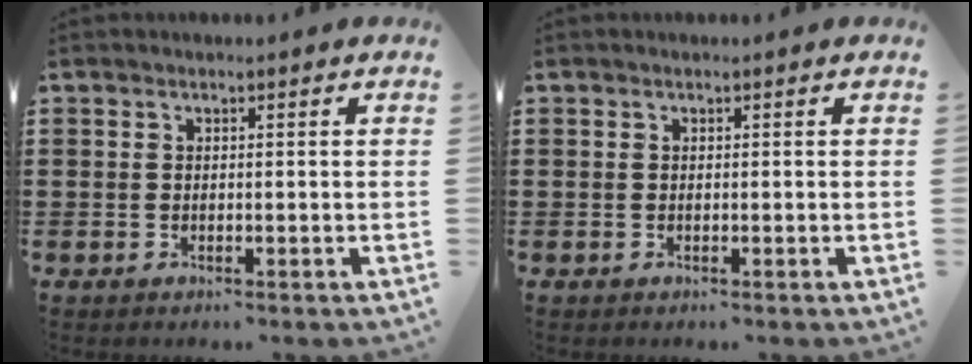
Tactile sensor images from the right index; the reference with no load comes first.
{"total": 0.0}